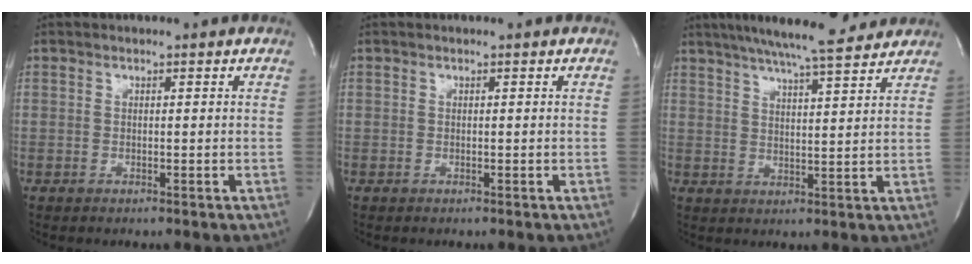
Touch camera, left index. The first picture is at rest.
{"total": 0.0}
{"total": 14.5, "force": [12.5, 1.6, 7.1], "torque": [-0.121, 0.016, 0.181]}